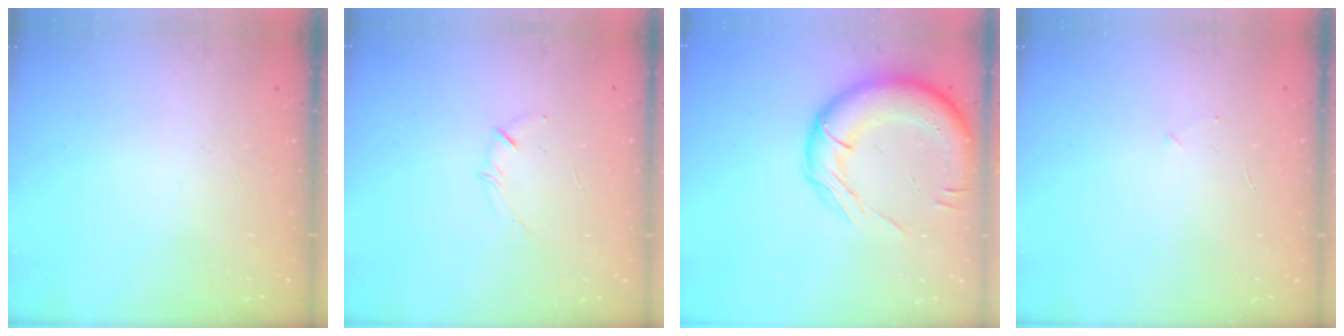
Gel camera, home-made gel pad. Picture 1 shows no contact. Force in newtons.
{"total": 2.5, "press": 2.4, "slide": 0.4}
{"total": 16.5, "press": 16.1, "slide": 3.4}
{"total": 2.4, "press": 2.3, "slide": 0.8}